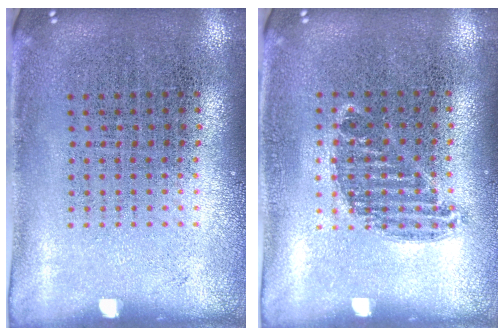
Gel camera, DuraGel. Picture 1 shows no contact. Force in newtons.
{"total": 0.8, "press": 0.7, "slide": 0.4}